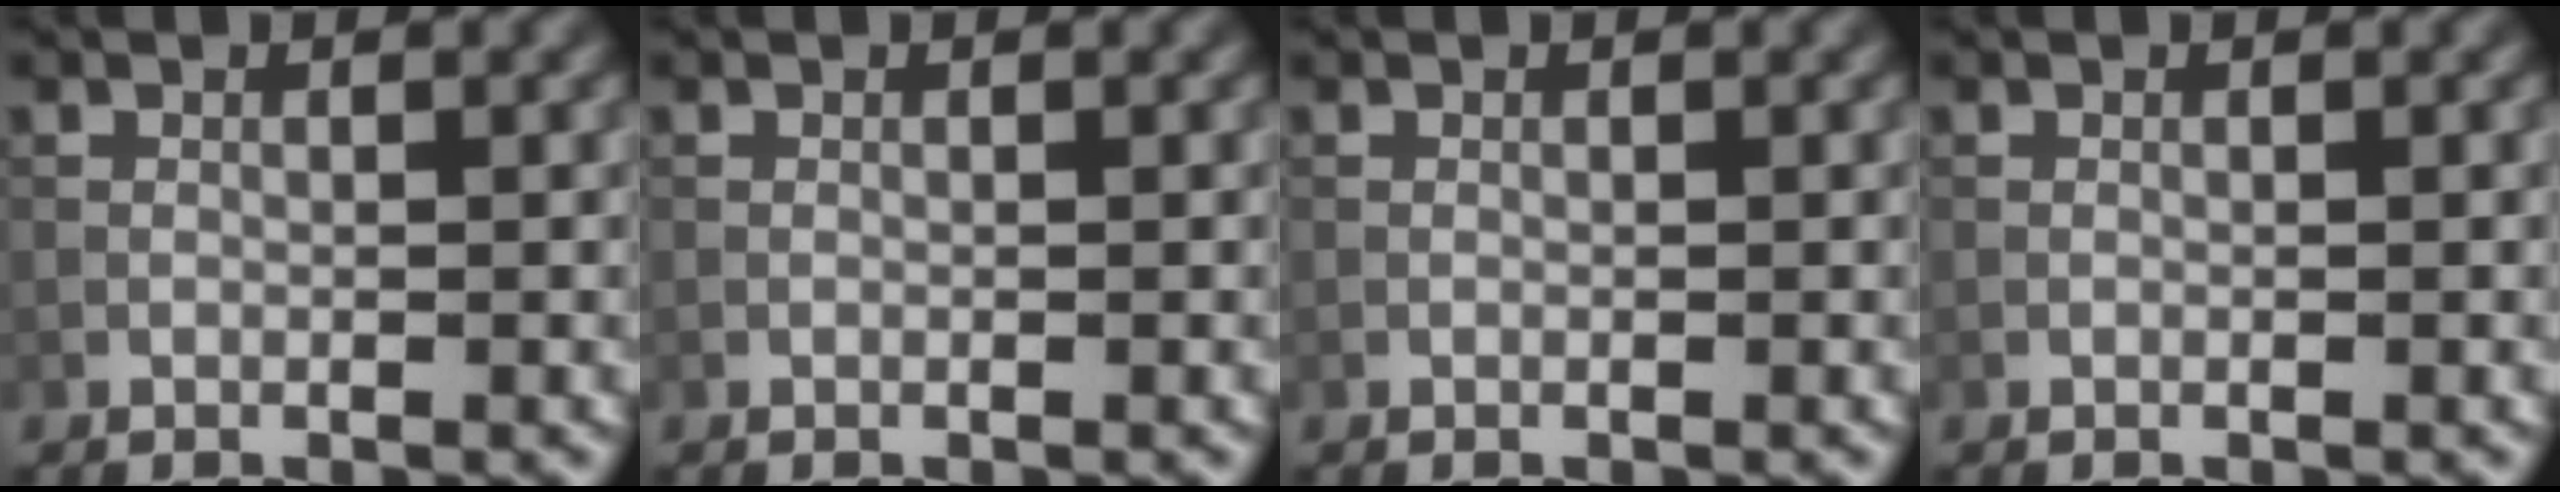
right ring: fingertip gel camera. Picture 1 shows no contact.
{"total": 0.0}
{"total": 0.0}
{"total": 0.0}